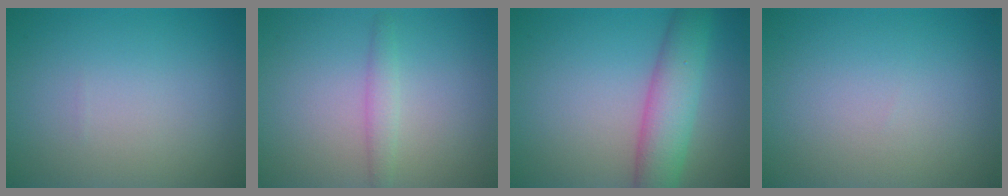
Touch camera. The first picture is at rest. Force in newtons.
{"total": 1.5, "press": 1.5, "slide": 0.1}
{"total": 5.5, "press": 5.5, "slide": 0.1}
{"total": 0.0}